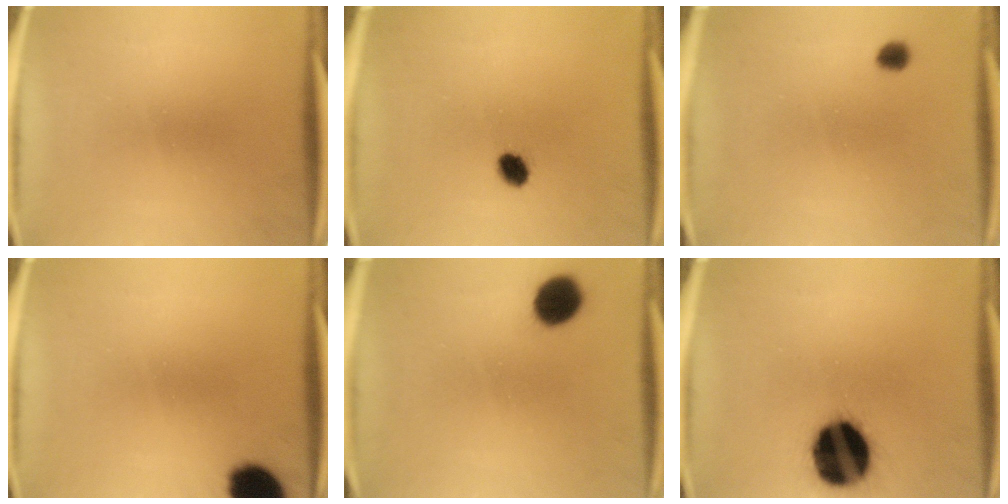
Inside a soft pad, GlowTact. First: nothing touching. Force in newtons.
{"total": 3.5}
{"total": 1.9}
{"total": 10.0}
{"total": 7.8}
{"total": 19.8}